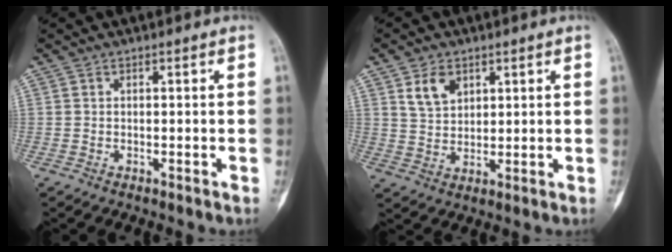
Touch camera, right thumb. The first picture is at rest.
{"total": 5.9, "force": [3.2, 3.9, 3.2], "torque": [-0.038, -0.018, 0.064]}